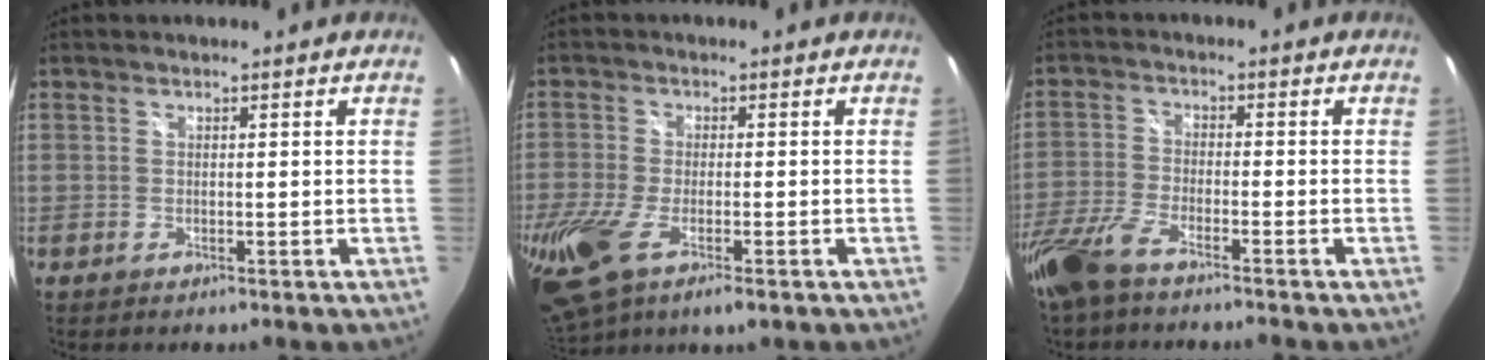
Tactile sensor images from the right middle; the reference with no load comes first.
{"total": 17.5, "force": [-8.1, 7.6, 13.6], "torque": [-0.317, -0.066, -0.140]}
{"total": 8.6, "force": [-6.8, 1.8, 4.9], "torque": [-0.125, -0.022, -0.140]}